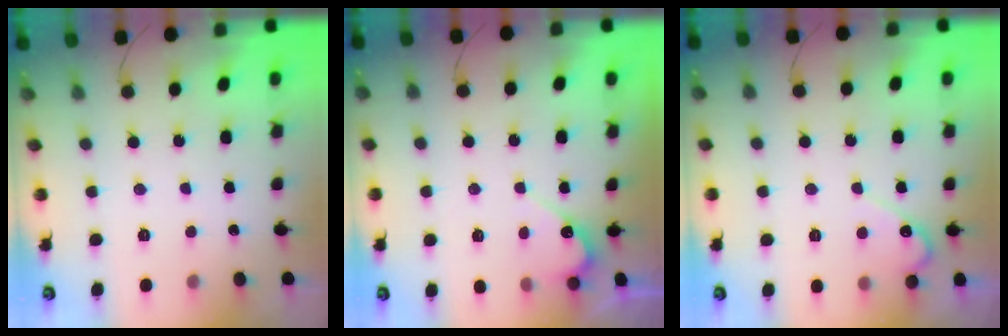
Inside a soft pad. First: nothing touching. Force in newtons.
{"total": 5.0, "press": 5.0, "slide": 0.4}
{"total": 4.0, "press": 4.0, "slide": 0.4}